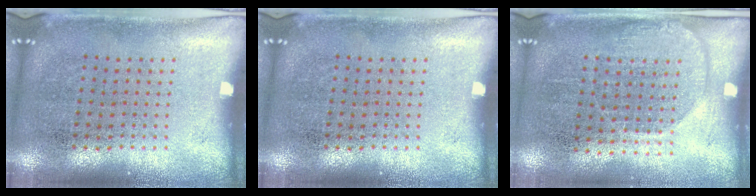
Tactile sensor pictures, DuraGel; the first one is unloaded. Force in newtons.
{"total": 0.0}
{"total": 1.4, "press": 1.3, "slide": 0.7}